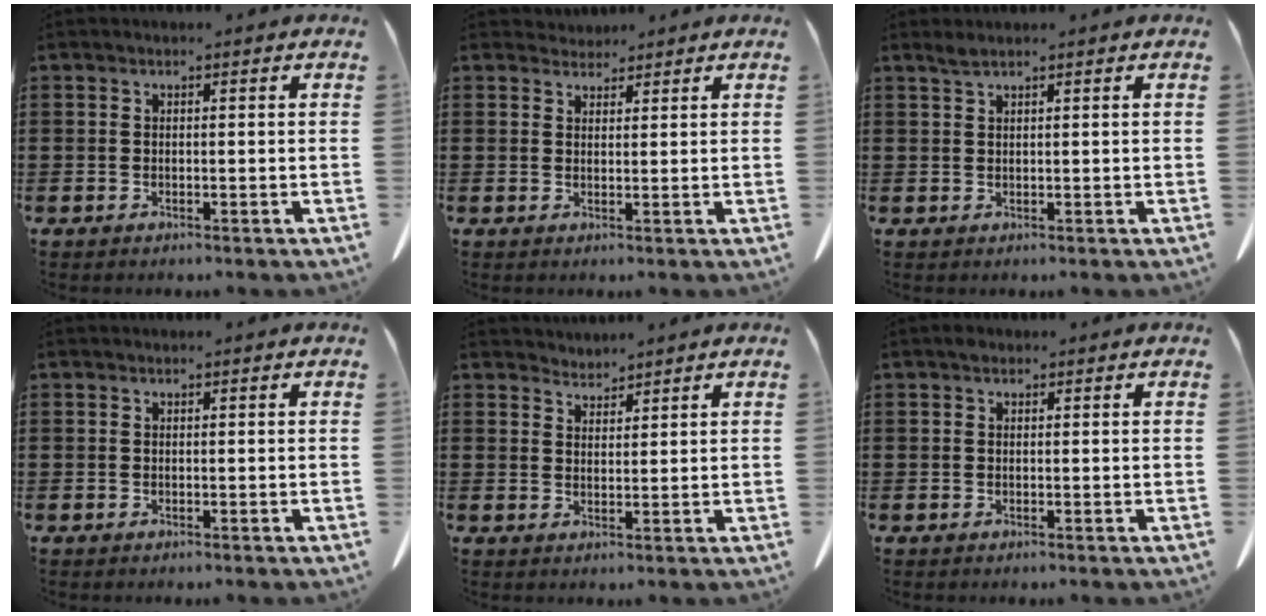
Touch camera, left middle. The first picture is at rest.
{"total": 2.1, "force": [2.0, 0.7, 0.1], "torque": [-0.007, 0.003, 0.038]}
{"total": 1.3, "force": [1.0, 0.0, 0.8], "torque": [-0.017, 0.000, 0.019]}
{"total": 0.0}
{"total": 2.4, "force": [2.3, 0.1, -0.5], "torque": [0.003, -0.006, 0.045]}
{"total": 0.7, "force": [0.3, 0.5, 0.3], "torque": [-0.008, 0.004, 0.006]}